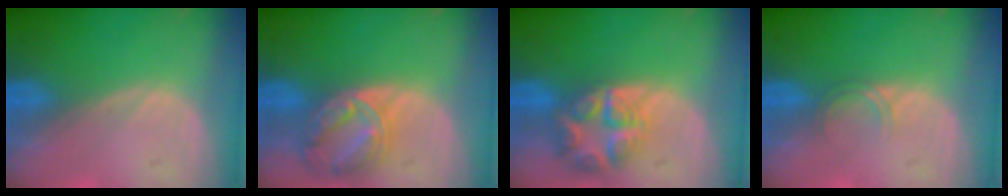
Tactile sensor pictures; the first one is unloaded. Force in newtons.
{"total": 8.3, "press": 7.1, "slide": 4.2}
{"total": 7.9, "press": 6.9, "slide": 3.8}
{"total": 1.7, "press": 1.7, "slide": 0.3}